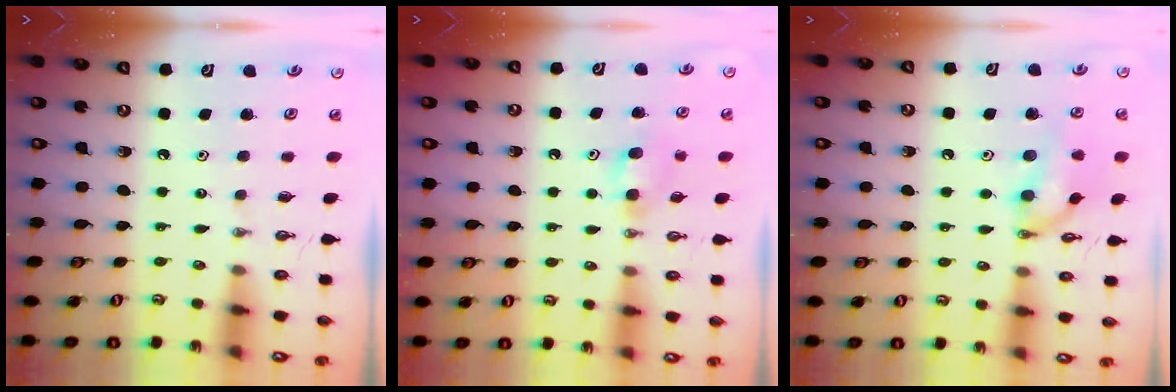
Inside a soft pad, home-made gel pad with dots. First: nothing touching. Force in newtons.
{"total": 5.6, "press": 5.5, "slide": 1.3}
{"total": 12.7, "press": 12.3, "slide": 3.2}